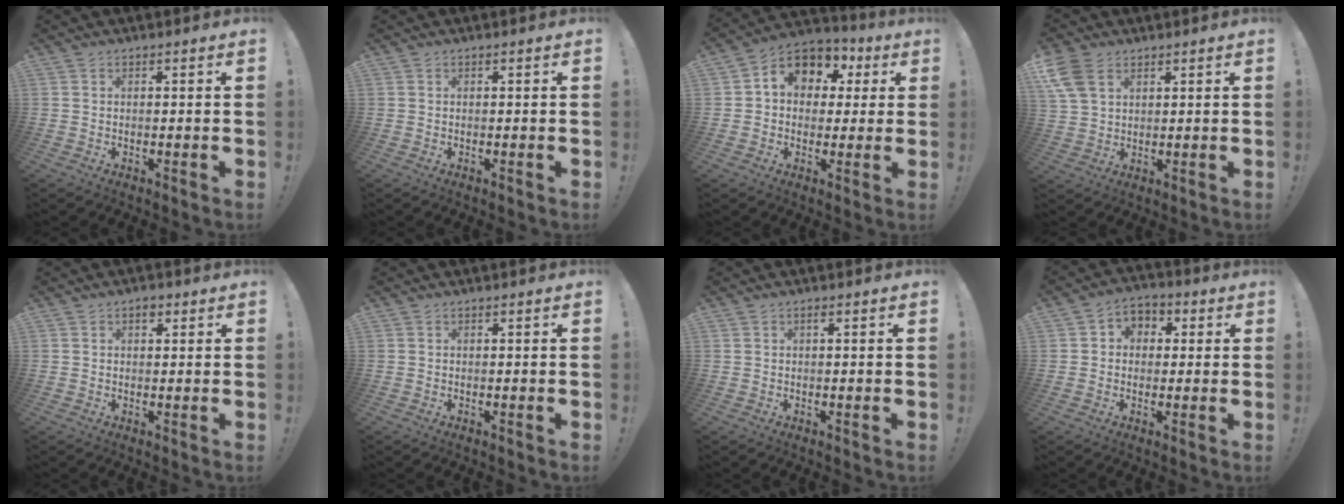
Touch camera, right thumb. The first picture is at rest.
{"total": 0.0}
{"total": 10.3, "force": [2.7, 8.5, 5.2], "torque": [-0.075, -0.004, 0.056]}
{"total": 9.7, "force": [4.4, 6.6, 5.5], "torque": [-0.116, -0.011, 0.088]}
{"total": 2.2, "force": [1.1, 1.4, 1.2], "torque": [-0.013, -0.002, 0.018]}
{"total": 0.0}
{"total": 0.5, "force": [0.2, -0.2, 0.5], "torque": [-0.010, 0.000, 0.004]}
{"total": 5.5, "force": [-0.6, 4.9, 2.2], "torque": [-0.027, 0.016, -0.008]}